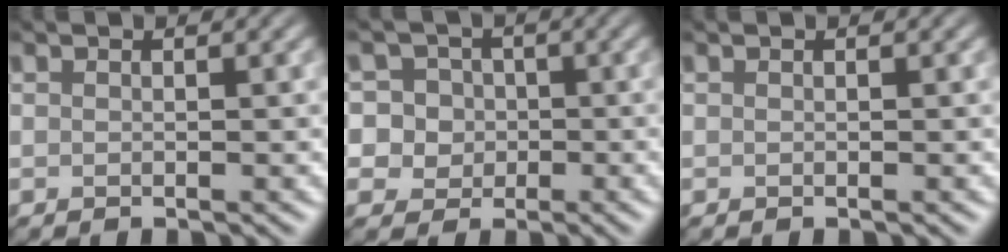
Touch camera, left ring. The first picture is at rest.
{"total": 6.7, "force": [1.0, 6.3, 2.1], "torque": [-0.032, 0.041, -0.009]}
{"total": 0.0}